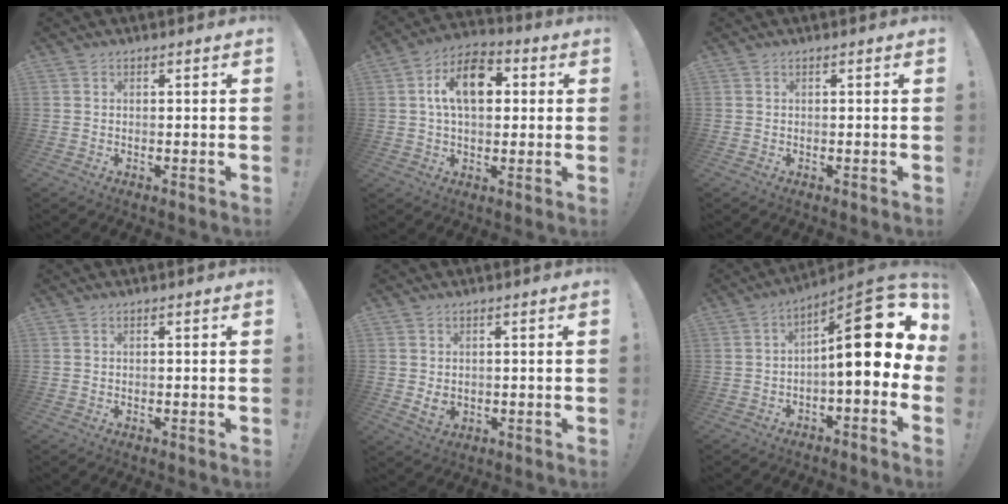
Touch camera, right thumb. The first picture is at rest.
{"total": 13.6, "force": [3.1, 8.3, 10.3], "torque": [-0.153, 0.012, 0.056]}
{"total": 0.0}
{"total": 0.0}
{"total": 3.6, "force": [1.0, 2.8, 2.0], "torque": [-0.015, -0.010, 0.019]}
{"total": 17.8, "force": [3.2, 5.3, 16.7], "torque": [-0.228, -0.023, 0.049]}